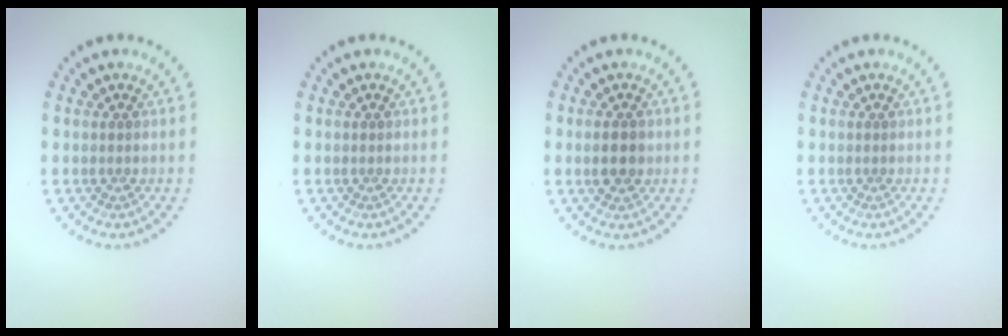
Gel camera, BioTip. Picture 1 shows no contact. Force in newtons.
{"total": 0.0}
{"total": 2.4, "press": 2.4, "slide": 0.2}
{"total": 0.0}